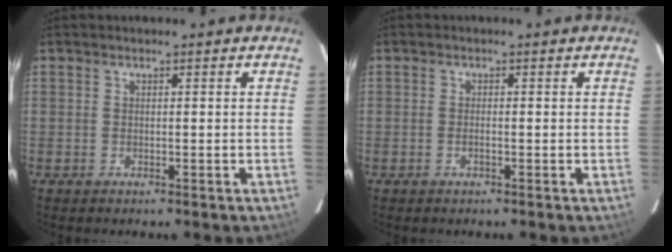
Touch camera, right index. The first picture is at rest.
{"total": 0.8, "force": [-0.3, 0.0, 0.8], "torque": [-0.017, 0.000, -0.006]}